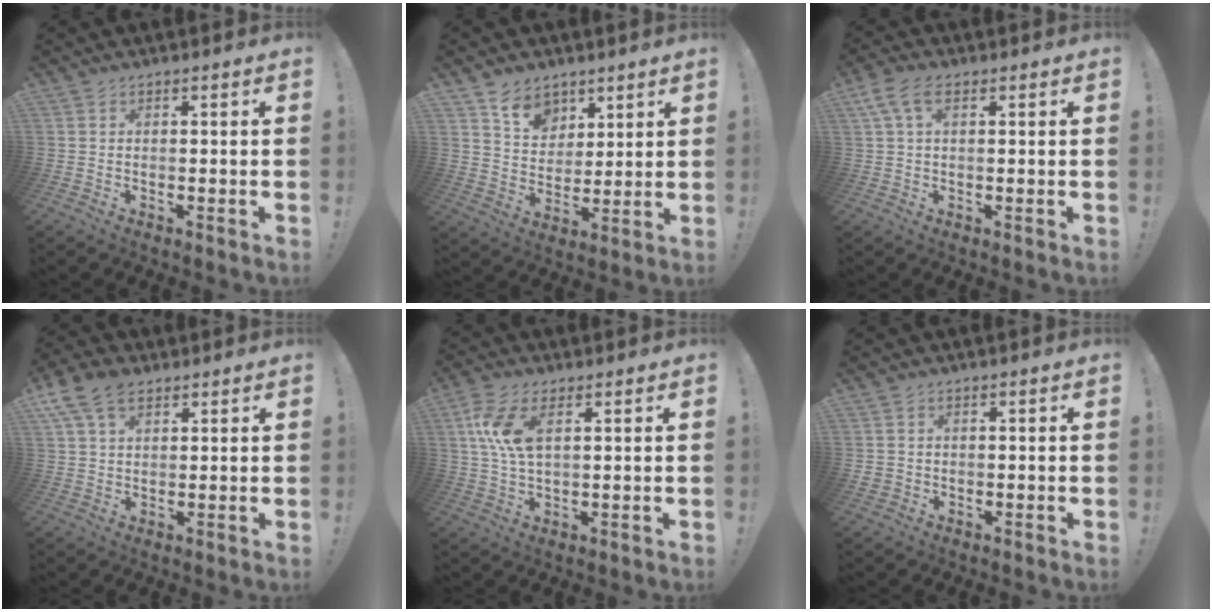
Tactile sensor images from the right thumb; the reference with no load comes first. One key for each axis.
{"total": 9.7, "fx": 6.3, "fy": 6.8, "fz": 2.8, "tx": -0.049, "ty": -0.042, "tz": 0.126}
{"total": 6.3, "fx": 2.4, "fy": 3.3, "fz": 4.8, "tx": -0.093, "ty": 0.008, "tz": 0.048}
{"total": 9.2, "fx": 4.8, "fy": 5.6, "fz": 5.5, "tx": -0.097, "ty": -0.004, "tz": 0.095}
{"total": 9.9, "fx": 3.1, "fy": 4.8, "fz": 8.1, "tx": -0.168, "ty": -0.004, "tz": 0.057}
{"total": 1.9, "fx": 0.1, "fy": 1.8, "fz": 0.6, "tx": -0.010, "ty": 0.003, "tz": 0.003}